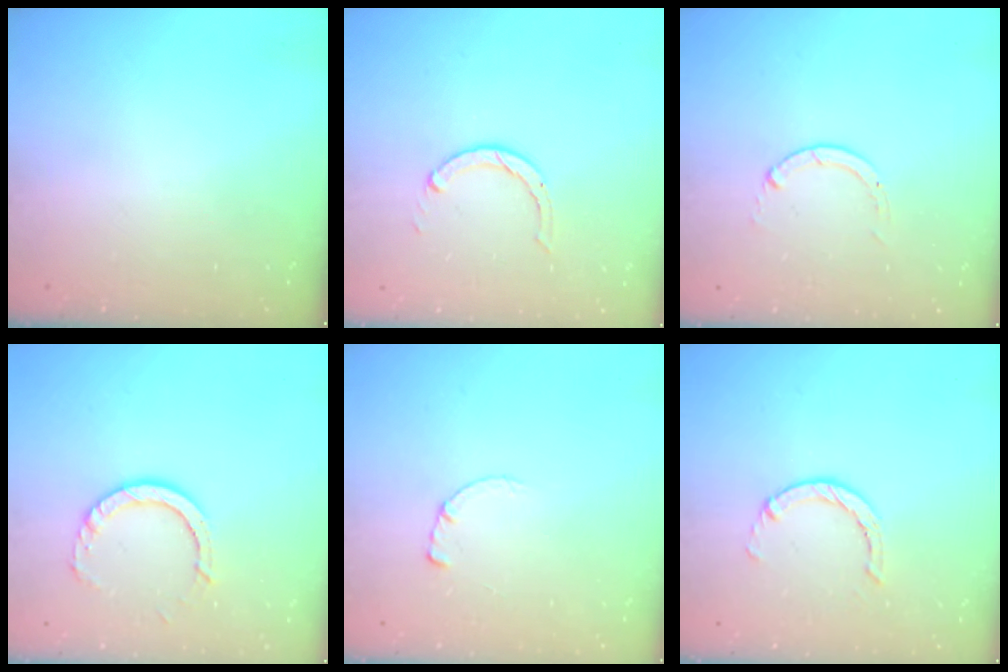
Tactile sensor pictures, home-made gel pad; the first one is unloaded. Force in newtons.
{"total": 3.2, "press": 3.1, "slide": 0.4}
{"total": 0.0}
{"total": 8.6, "press": 8.5, "slide": 1.3}
{"total": 0.7, "press": 0.7, "slide": 0.2}
{"total": 1.4, "press": 1.4, "slide": 0.3}